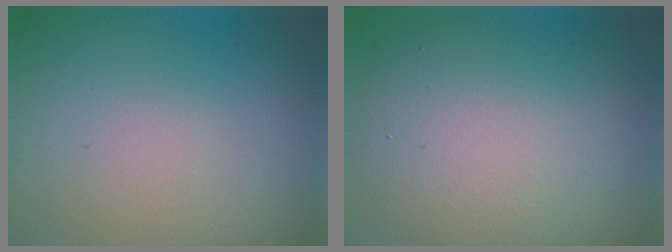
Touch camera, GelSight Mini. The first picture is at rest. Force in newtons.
{"total": 9.3, "press": 9.3, "slide": 0.5}